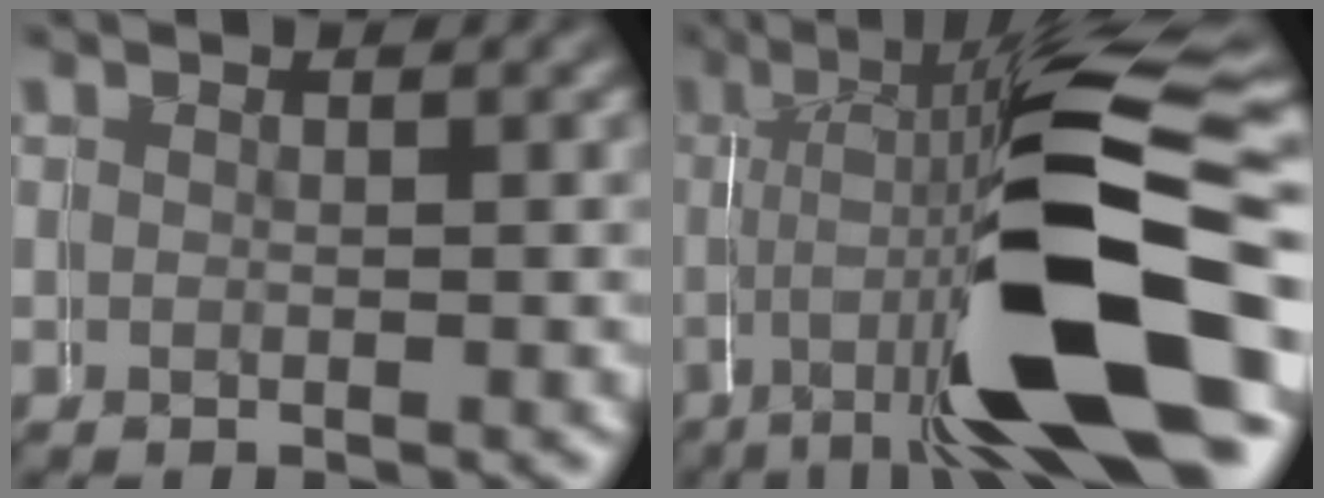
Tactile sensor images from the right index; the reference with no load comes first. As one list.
[{"total": 16.6, "force": [0.1, 4.9, 15.8], "torque": [-0.242, 0.036, -0.006]}]